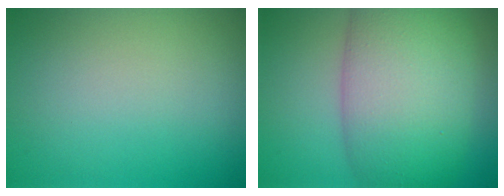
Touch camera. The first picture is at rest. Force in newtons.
{"total": 11.4, "press": 11.4, "slide": 0.6}